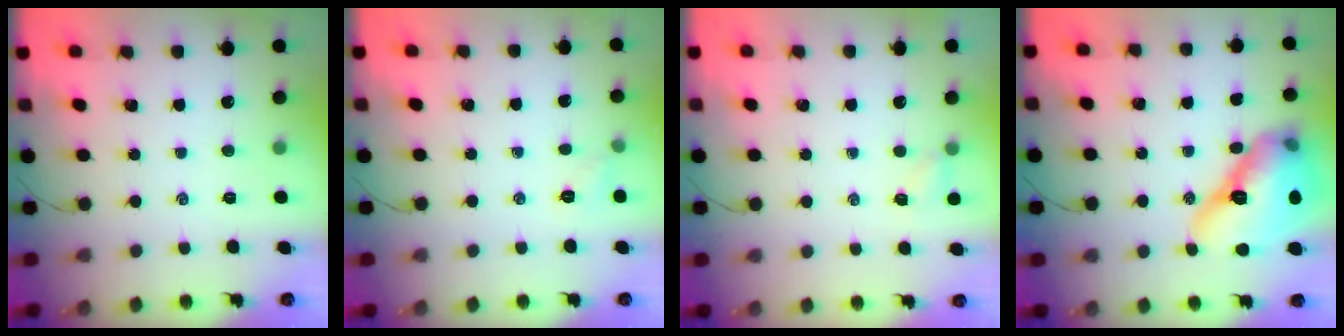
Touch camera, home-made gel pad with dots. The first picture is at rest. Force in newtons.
{"total": 4.8, "press": 4.5, "slide": 1.4}
{"total": 2.5, "press": 2.3, "slide": 0.9}
{"total": 19.7, "press": 18.9, "slide": 5.7}